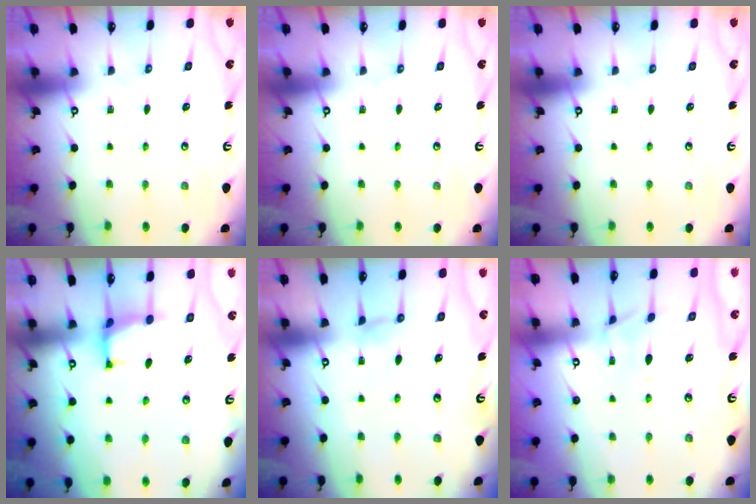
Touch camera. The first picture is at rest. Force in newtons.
{"total": 0.0}
{"total": 0.0}
{"total": 2.2, "press": 2.2, "slide": 0.5}
{"total": 0.5, "press": 0.4, "slide": 0.4}
{"total": 1.2, "press": 0.9, "slide": 0.8}